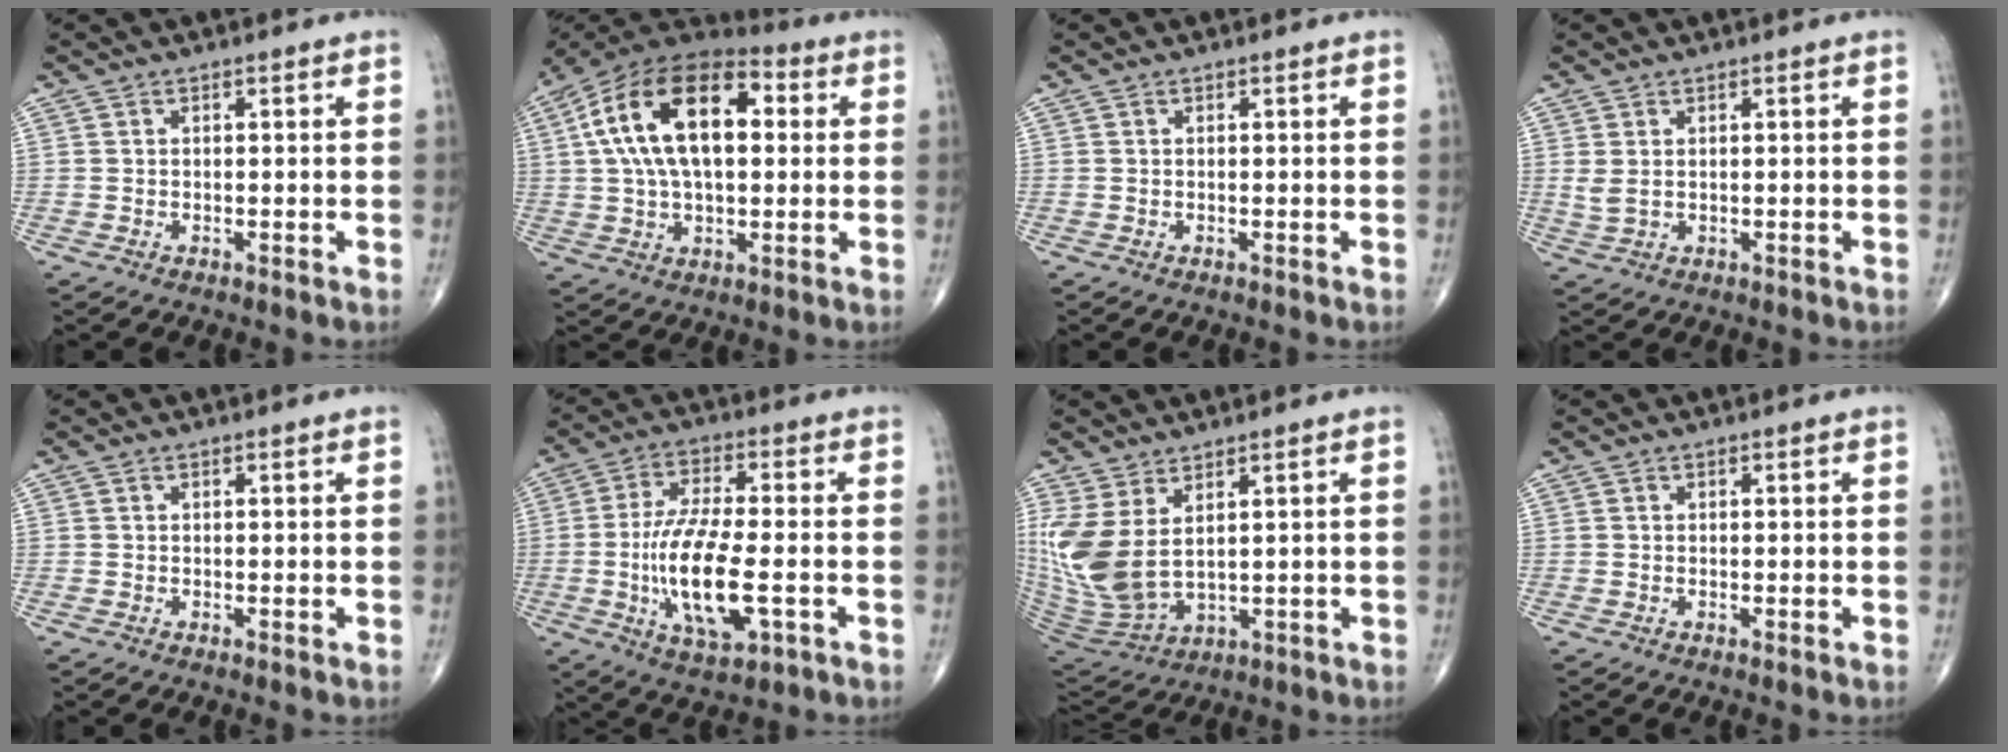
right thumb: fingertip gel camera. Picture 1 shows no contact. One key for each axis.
{"total": 21.2, "fx": 4.0, "fy": 11.5, "fz": 17.4, "tx": -0.301, "ty": 0.025, "tz": 0.058}
{"total": 0.0}
{"total": 2.3, "fx": 0.6, "fy": 1.4, "fz": 1.7, "tx": -0.038, "ty": 0.005, "tz": 0.021}
{"total": 0.0}
{"total": 14.9, "fx": -3.1, "fy": 5.3, "fz": 13.6, "tx": -0.263, "ty": 0.002, "tz": -0.051}
{"total": 13.0, "fx": 3.4, "fy": 6.7, "fz": 10.6, "tx": -0.242, "ty": -0.027, "tz": 0.091}
{"total": 0.0}